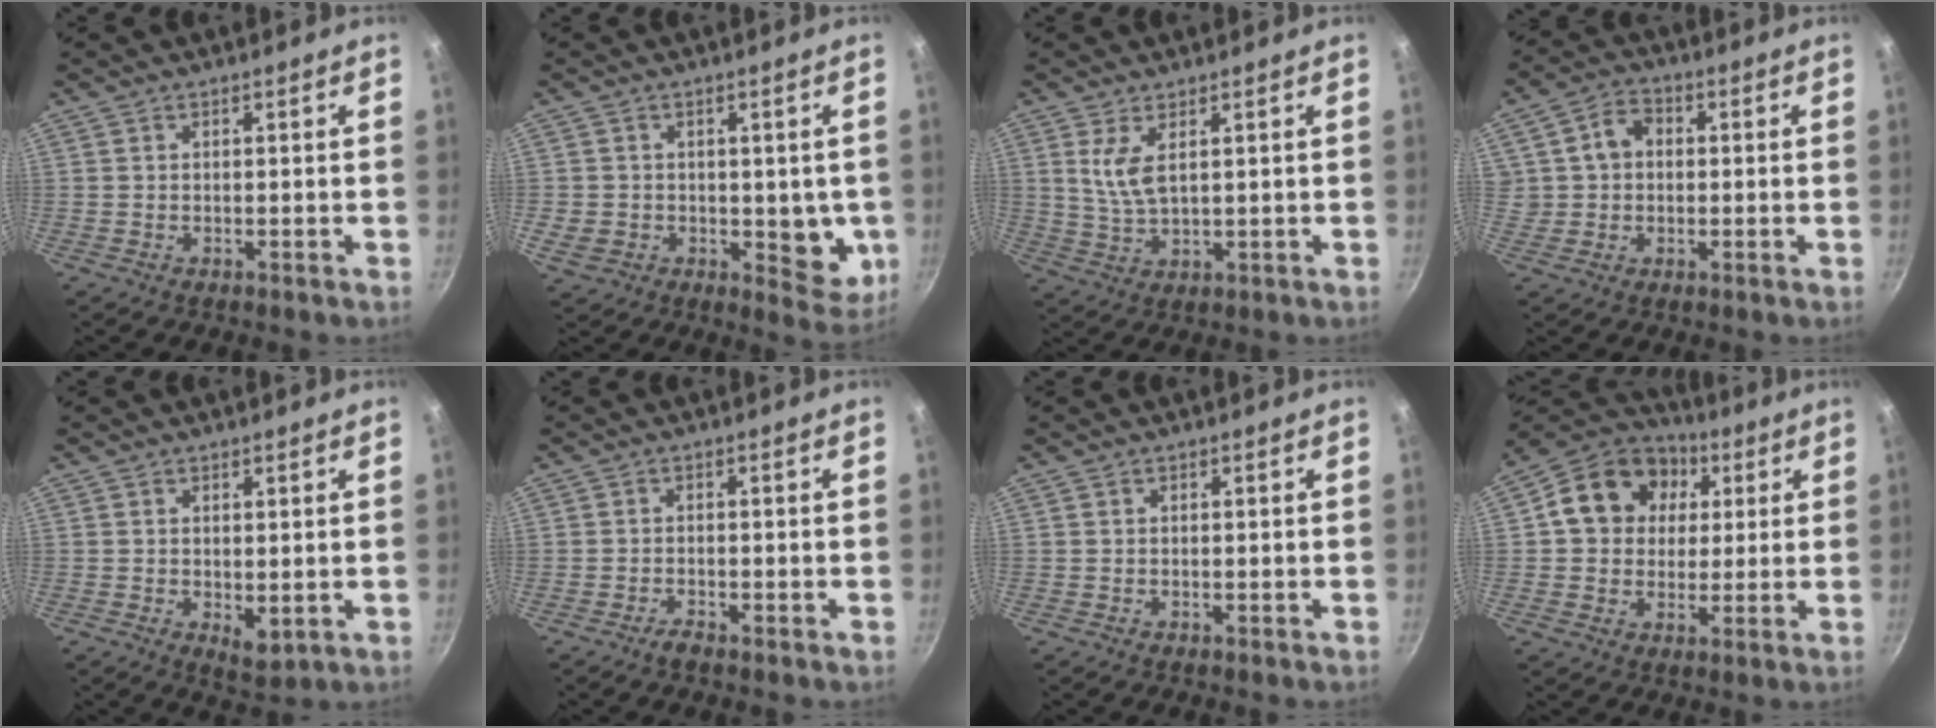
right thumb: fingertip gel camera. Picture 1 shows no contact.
{"total": 10.1, "force": [-0.6, 7.3, 6.9], "torque": [-0.065, -0.019, -0.003]}
{"total": 5.6, "force": [2.0, 2.3, 4.7], "torque": [-0.094, -0.017, 0.047]}
{"total": 6.8, "force": [0.9, 5.7, 3.5], "torque": [-0.028, 0.016, 0.012]}
{"total": 3.7, "force": [0.3, 2.1, 3.0], "torque": [-0.044, -0.015, 0.006]}
{"total": 1.6, "force": [-1.3, 0.5, 0.8], "torque": [-0.017, 0.011, -0.027]}
{"total": 0.0}
{"total": 15.3, "force": [3.6, 12.7, 7.7], "torque": [-0.106, 0.015, 0.043]}